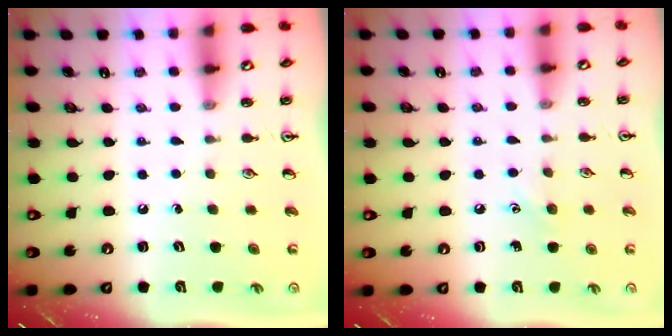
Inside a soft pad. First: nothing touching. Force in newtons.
{"total": 5.0, "press": 4.7, "slide": 1.7}